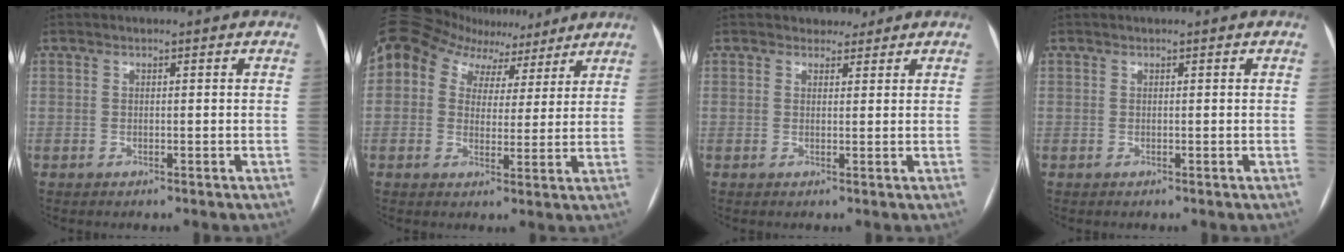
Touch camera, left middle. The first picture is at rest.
{"total": 16.0, "force": [10.7, 10.7, 5.4], "torque": [-0.138, 0.061, 0.161]}
{"total": 1.9, "force": [1.5, 1.2, 0.0], "torque": [0.001, 0.004, 0.022]}
{"total": 0.0}